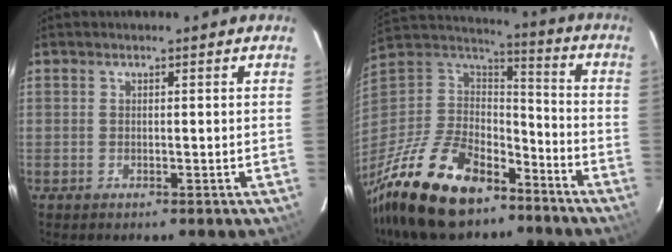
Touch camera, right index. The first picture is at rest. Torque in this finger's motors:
{"motor_torque": [0.96, -1.18, 1.06, 0.16]}